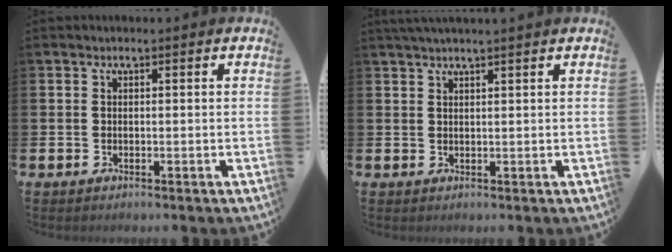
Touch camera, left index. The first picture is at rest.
{"total": 1.6, "force": [1.5, -0.3, 0.6], "torque": [-0.018, 0.001, 0.029]}